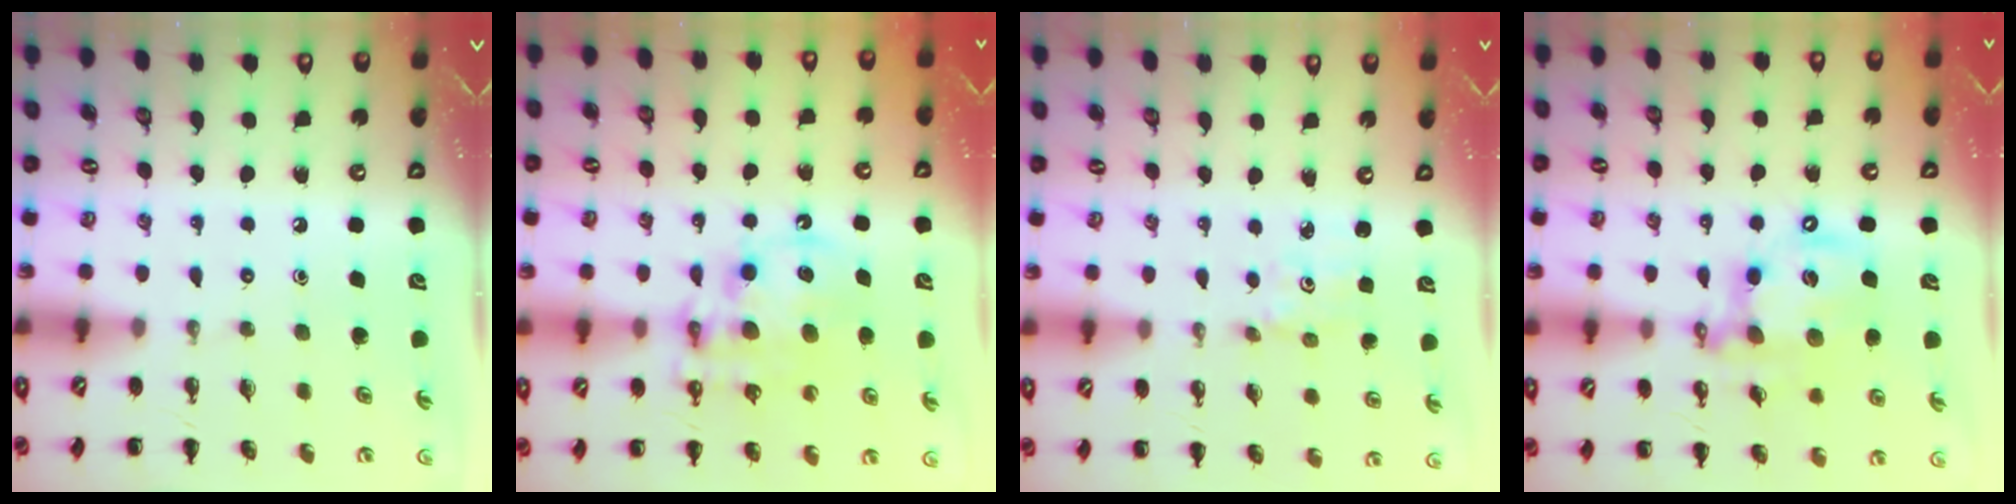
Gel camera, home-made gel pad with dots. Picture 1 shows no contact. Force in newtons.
{"total": 12.5, "press": 12.1, "slide": 2.9}
{"total": 1.6, "press": 1.6, "slide": 0.2}
{"total": 13.7, "press": 13.3, "slide": 3.4}